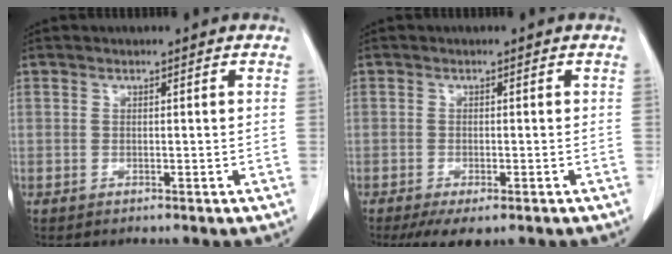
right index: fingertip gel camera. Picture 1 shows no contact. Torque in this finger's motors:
{"motor_torque": [0.24, -0.20, 0.06, 0.00]}